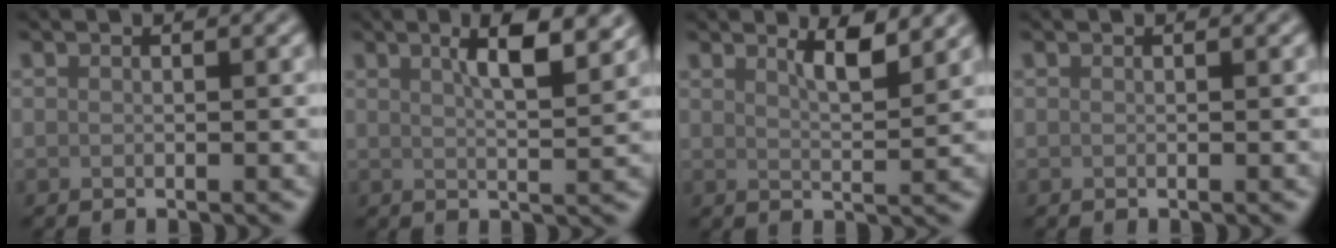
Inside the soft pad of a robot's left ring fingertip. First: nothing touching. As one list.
[{"total": 4.9, "force": [2.4, 1.3, 4.0], "torque": [-0.058, 0.005, 0.036]}, {"total": 3.1, "force": [2.0, 0.7, 2.2], "torque": [-0.031, -0.003, 0.034]}, {"total": 0.0}]